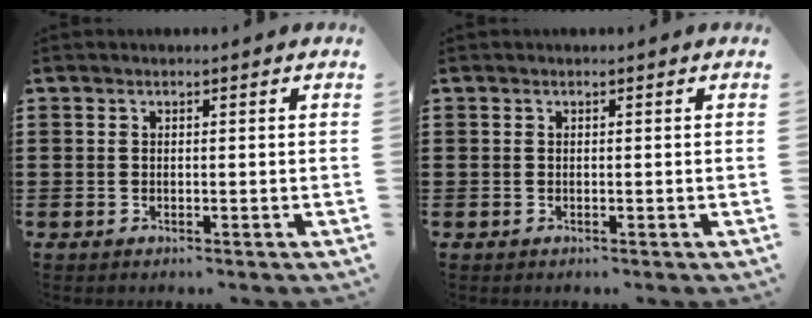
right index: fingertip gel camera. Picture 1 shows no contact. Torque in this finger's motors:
{"motor_torque": [0.01, 0.01, 0.00, 0.00]}